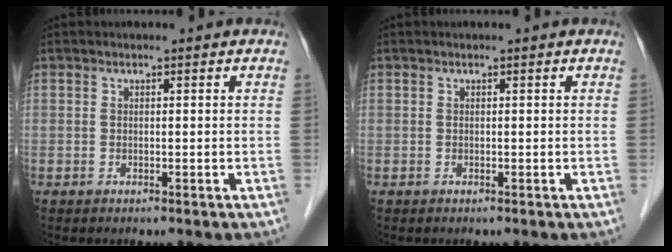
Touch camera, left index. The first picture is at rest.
{"total": 0.0}